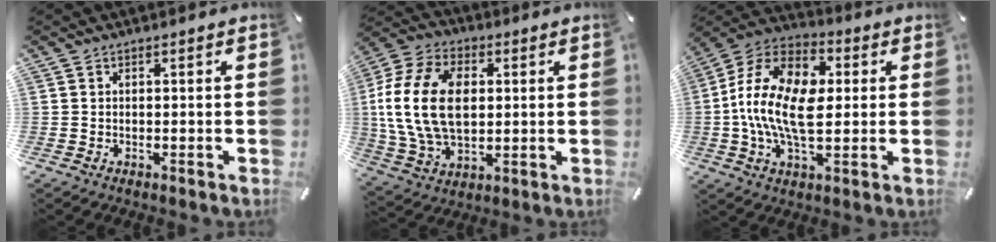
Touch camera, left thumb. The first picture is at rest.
{"total": 18.3, "force": [1.5, 12.8, 13.0], "torque": [-0.288, 0.007, 0.026]}
{"total": 17.7, "force": [-0.2, 10.4, 14.3], "torque": [-0.315, 0.003, -0.009]}